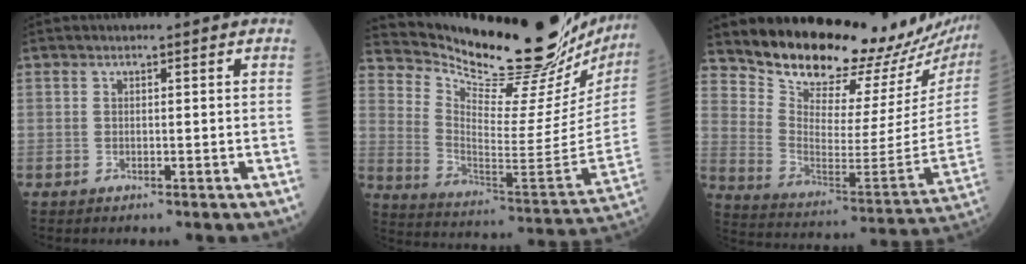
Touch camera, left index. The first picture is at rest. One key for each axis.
{"total": 29.4, "fx": 26.6, "fy": 3.0, "fz": 12.3, "tx": -0.209, "ty": -0.119, "tz": 0.365}
{"total": 21.9, "fx": 20.9, "fy": 3.9, "fz": 5.3, "tx": -0.097, "ty": -0.113, "tz": 0.292}